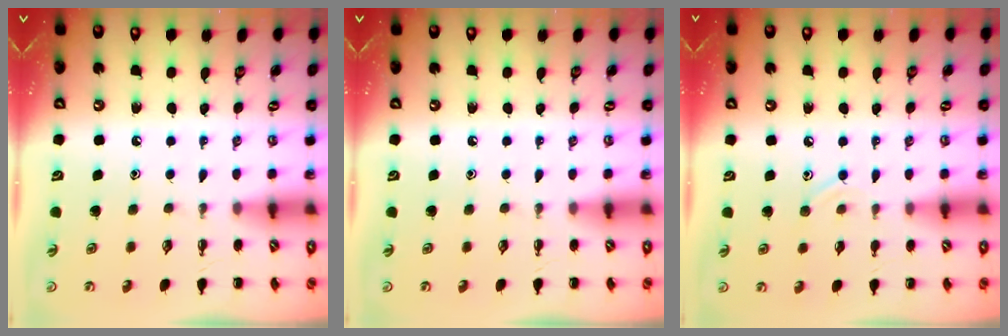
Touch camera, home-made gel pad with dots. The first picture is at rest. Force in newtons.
{"total": 0.0}
{"total": 6.5, "press": 6.1, "slide": 2.1}